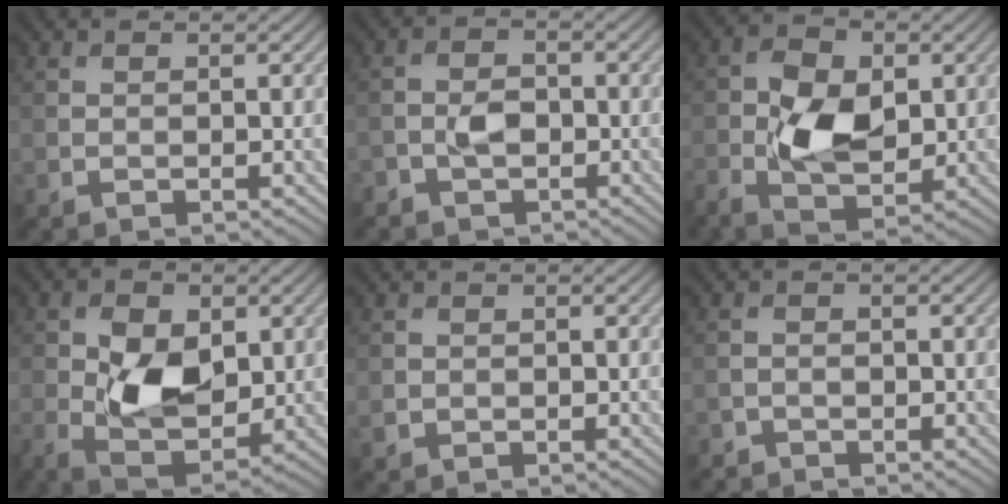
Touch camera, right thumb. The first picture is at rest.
{"total": 2.9, "force": [-1.4, 2.1, 1.6], "torque": [-0.028, 0.002, -0.031]}
{"total": 7.8, "force": [-0.6, 4.5, 6.3], "torque": [-0.125, -0.001, -0.018]}
{"total": 8.2, "force": [0.2, 5.0, 6.5], "torque": [-0.130, -0.009, 0.001]}
{"total": 0.8, "force": [-0.2, 0.8, 0.1], "torque": [-0.005, -0.007, -0.003]}
{"total": 1.3, "force": [-1.2, 0.5, 0.0], "torque": [0.003, 0.001, -0.028]}